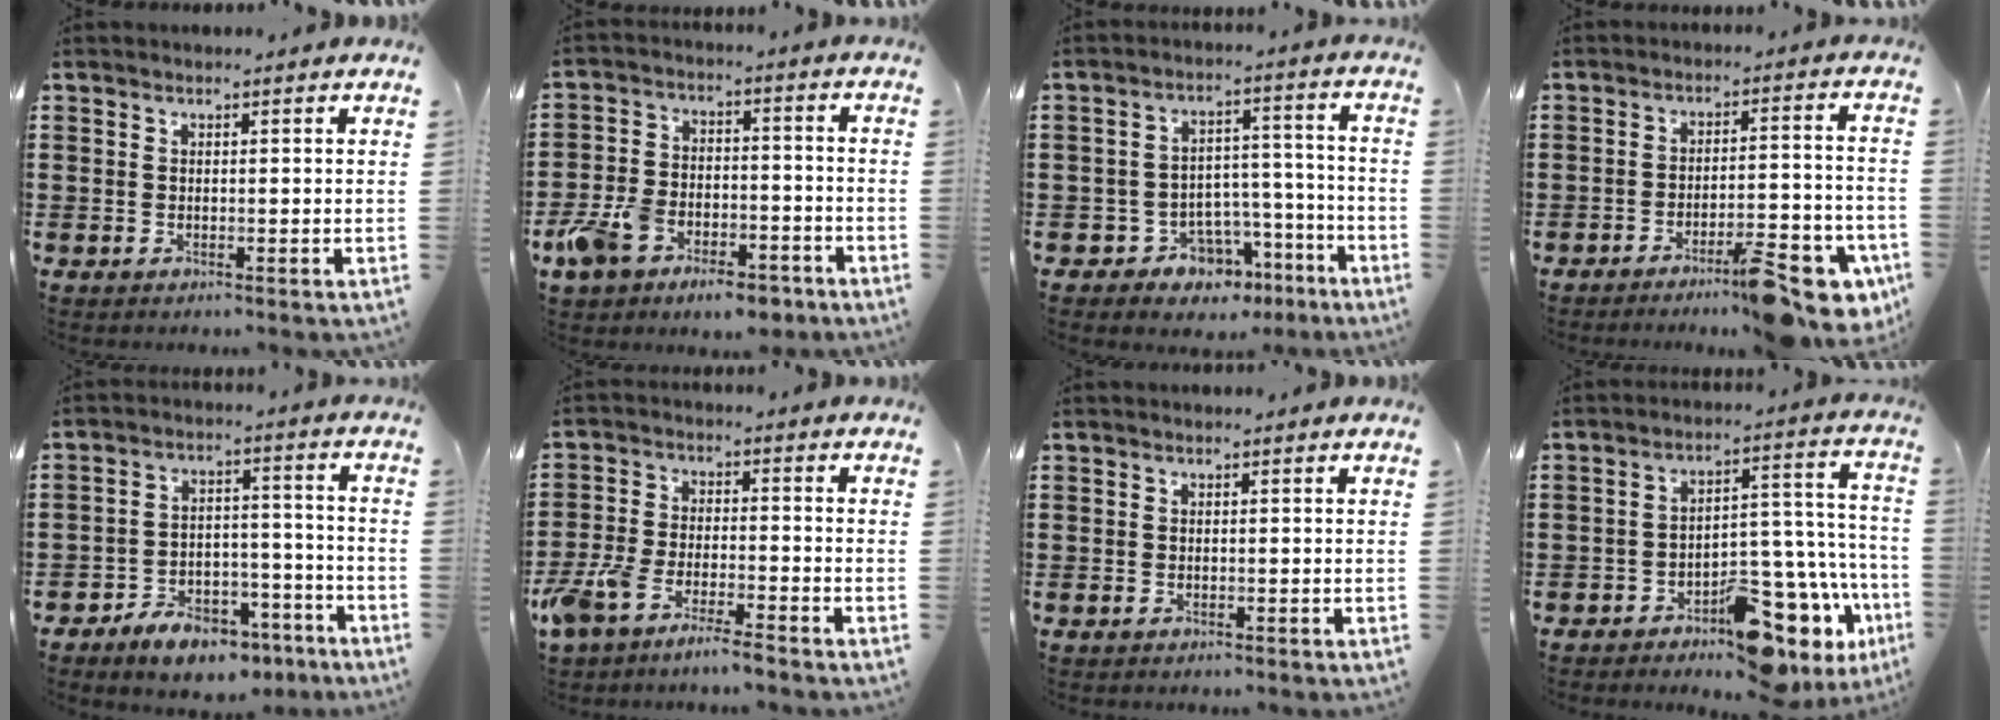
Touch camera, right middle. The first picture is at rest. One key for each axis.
{"total": 8.3, "fx": -6.0, "fy": 4.0, "fz": 4.1, "tx": -0.101, "ty": 0.013, "tz": -0.120}
{"total": 6.6, "fx": -5.2, "fy": 3.9, "fz": 1.2, "tx": -0.025, "ty": 0.032, "tz": -0.098}
{"total": 9.2, "fx": -6.9, "fy": 1.8, "fz": 5.9, "tx": -0.088, "ty": 0.015, "tz": -0.122}
{"total": 7.1, "fx": -6.1, "fy": 2.7, "fz": 2.4, "tx": -0.032, "ty": 0.028, "tz": -0.112}
{"total": 6.0, "fx": -5.2, "fy": 0.6, "fz": 2.7, "tx": -0.079, "ty": -0.010, "tz": -0.106}
{"total": 0.0}
{"total": 11.2, "fx": -8.3, "fy": 4.6, "fz": 6.0, "tx": -0.076, "ty": 0.025, "tz": -0.149}